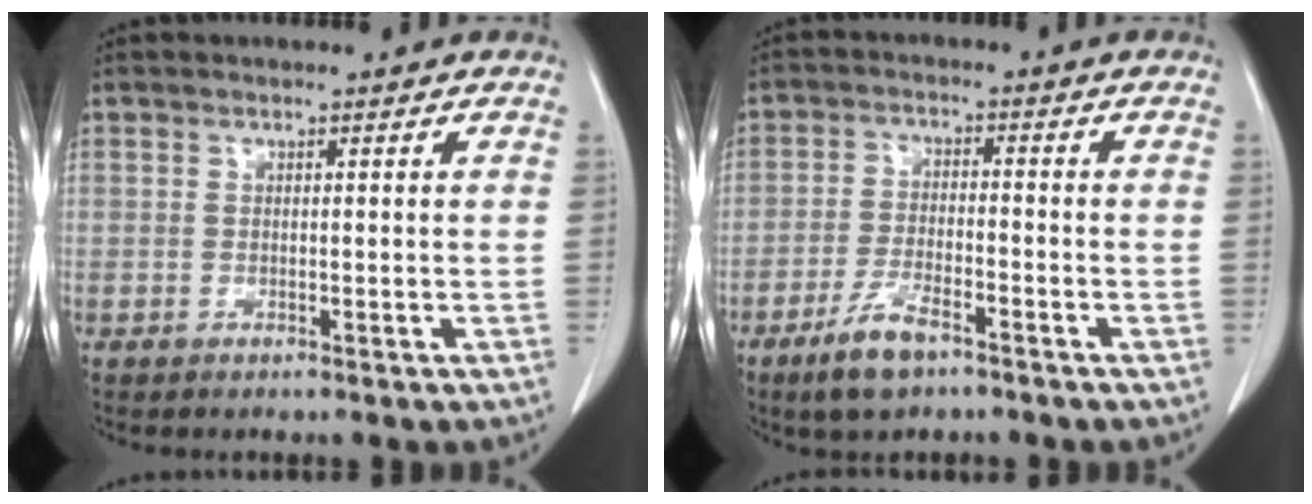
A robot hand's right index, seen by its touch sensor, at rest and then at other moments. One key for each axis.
{"total": 6.6, "fx": -4.6, "fy": 1.8, "fz": 4.4, "tx": -0.094, "ty": -0.007, "tz": -0.083}